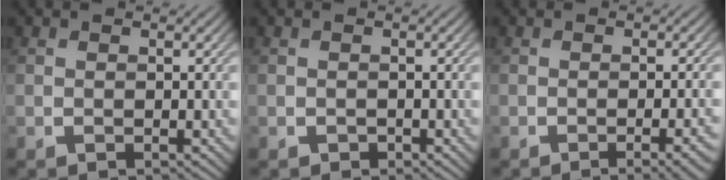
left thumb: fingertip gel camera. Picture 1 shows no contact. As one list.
[{"total": 0.7, "force": [-0.4, 0.5, 0.1], "torque": [-0.001, -0.006, -0.006]}, {"total": 4.3, "force": [-1.9, 0.9, 3.7], "torque": [-0.040, 0.006, -0.025]}]